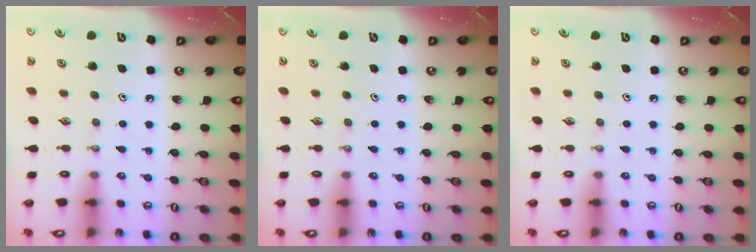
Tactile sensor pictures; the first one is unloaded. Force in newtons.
{"total": 0.0}
{"total": 0.0}